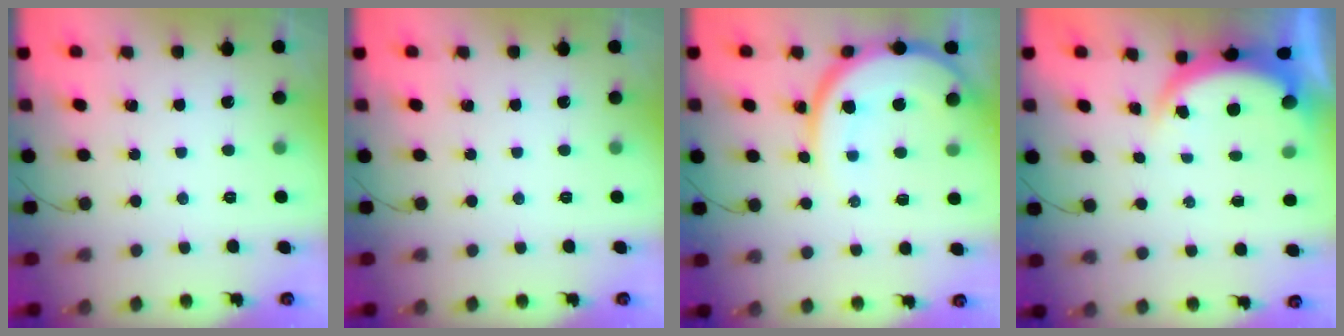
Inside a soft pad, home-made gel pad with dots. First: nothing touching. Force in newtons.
{"total": 0.0}
{"total": 11.1, "press": 11.0, "slide": 1.2}
{"total": 5.0, "press": 4.9, "slide": 0.8}